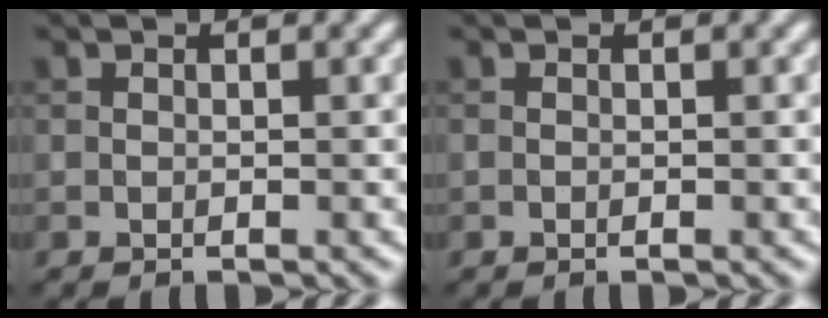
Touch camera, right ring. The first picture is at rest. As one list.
[{"total": 0.0}]